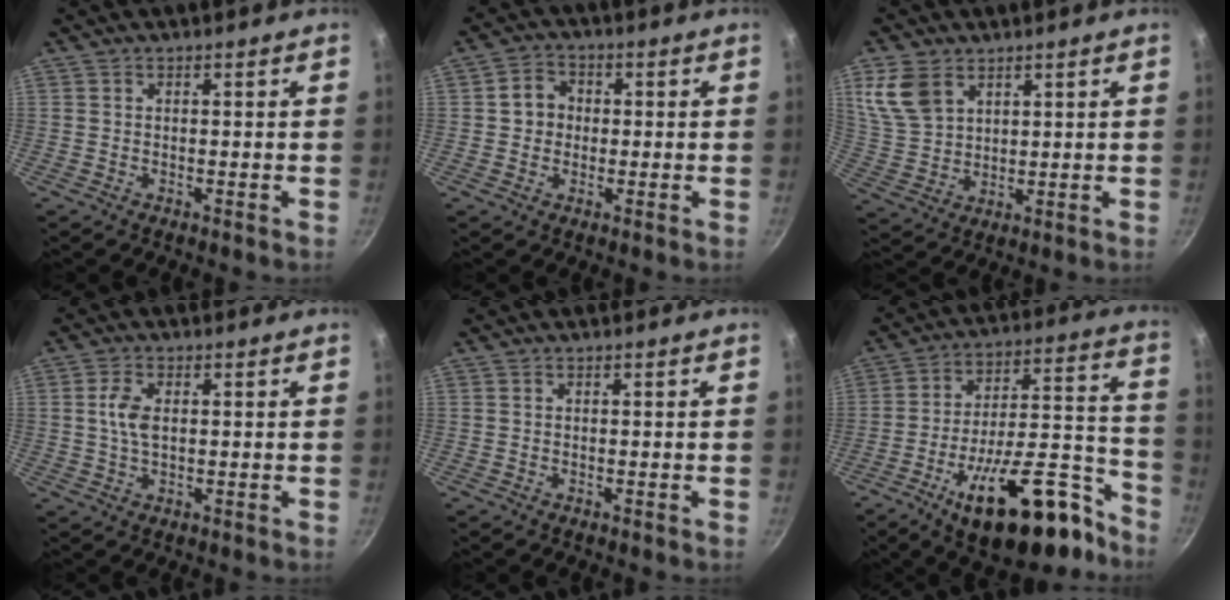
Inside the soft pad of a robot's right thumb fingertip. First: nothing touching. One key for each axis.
{"total": 5.1, "fx": 0.2, "fy": 4.6, "fz": 2.2, "tx": -0.011, "ty": 0.010, "tz": -0.006}
{"total": 8.9, "fx": 4.6, "fy": 5.9, "fz": 4.8, "tx": -0.085, "ty": -0.015, "tz": 0.103}
{"total": 4.7, "fx": 0.7, "fy": 2.6, "fz": 3.8, "tx": -0.076, "ty": 0.004, "tz": 0.013}
{"total": 0.0}
{"total": 25.8, "fx": -14.8, "fy": 10.6, "fz": 18.2, "tx": -0.220, "ty": 0.097, "tz": -0.221}